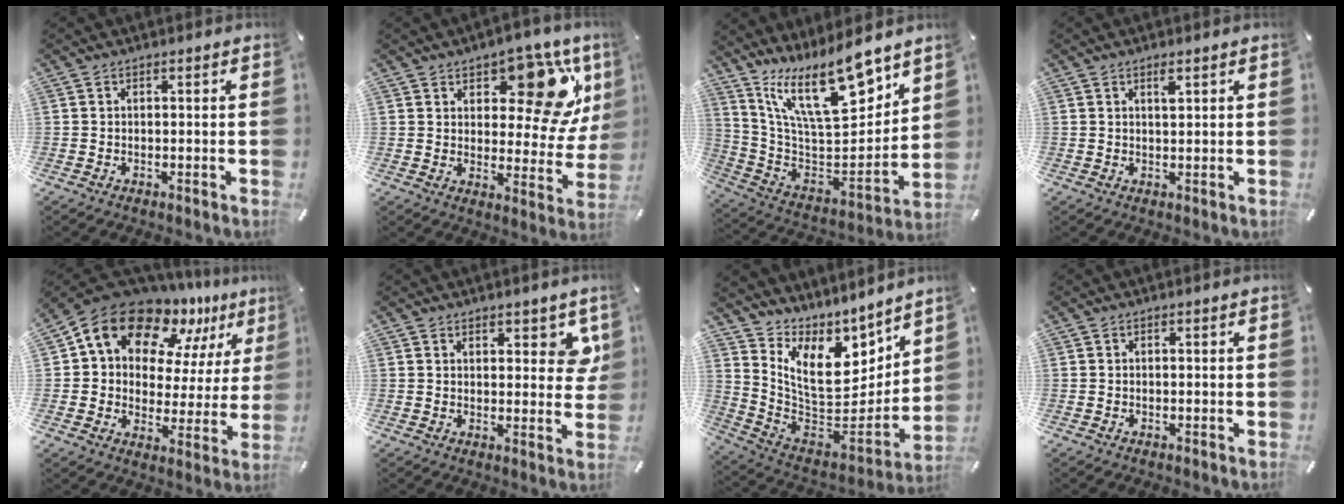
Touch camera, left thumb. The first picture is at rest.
{"total": 16.1, "force": [8.9, 8.3, 10.6], "torque": [-0.128, -0.060, 0.147]}
{"total": 21.7, "force": [14.1, 8.5, 14.2], "torque": [-0.250, -0.108, 0.244]}
{"total": 1.9, "force": [1.1, 0.5, 1.5], "torque": [-0.033, 0.002, 0.019]}
{"total": 15.5, "force": [11.1, 9.4, 5.4], "torque": [-0.103, -0.091, 0.193]}
{"total": 6.2, "force": [3.7, 3.3, 3.8], "torque": [-0.033, -0.022, 0.061]}
{"total": 13.1, "force": [7.2, 8.3, 7.1], "torque": [-0.127, -0.084, 0.137]}
{"total": 0.0}